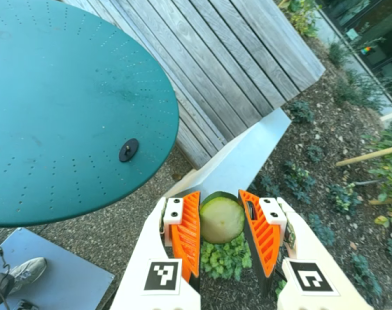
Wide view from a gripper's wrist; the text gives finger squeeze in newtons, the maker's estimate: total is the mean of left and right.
{"total": 14.2, "left": 14.5, "right": 13.9}